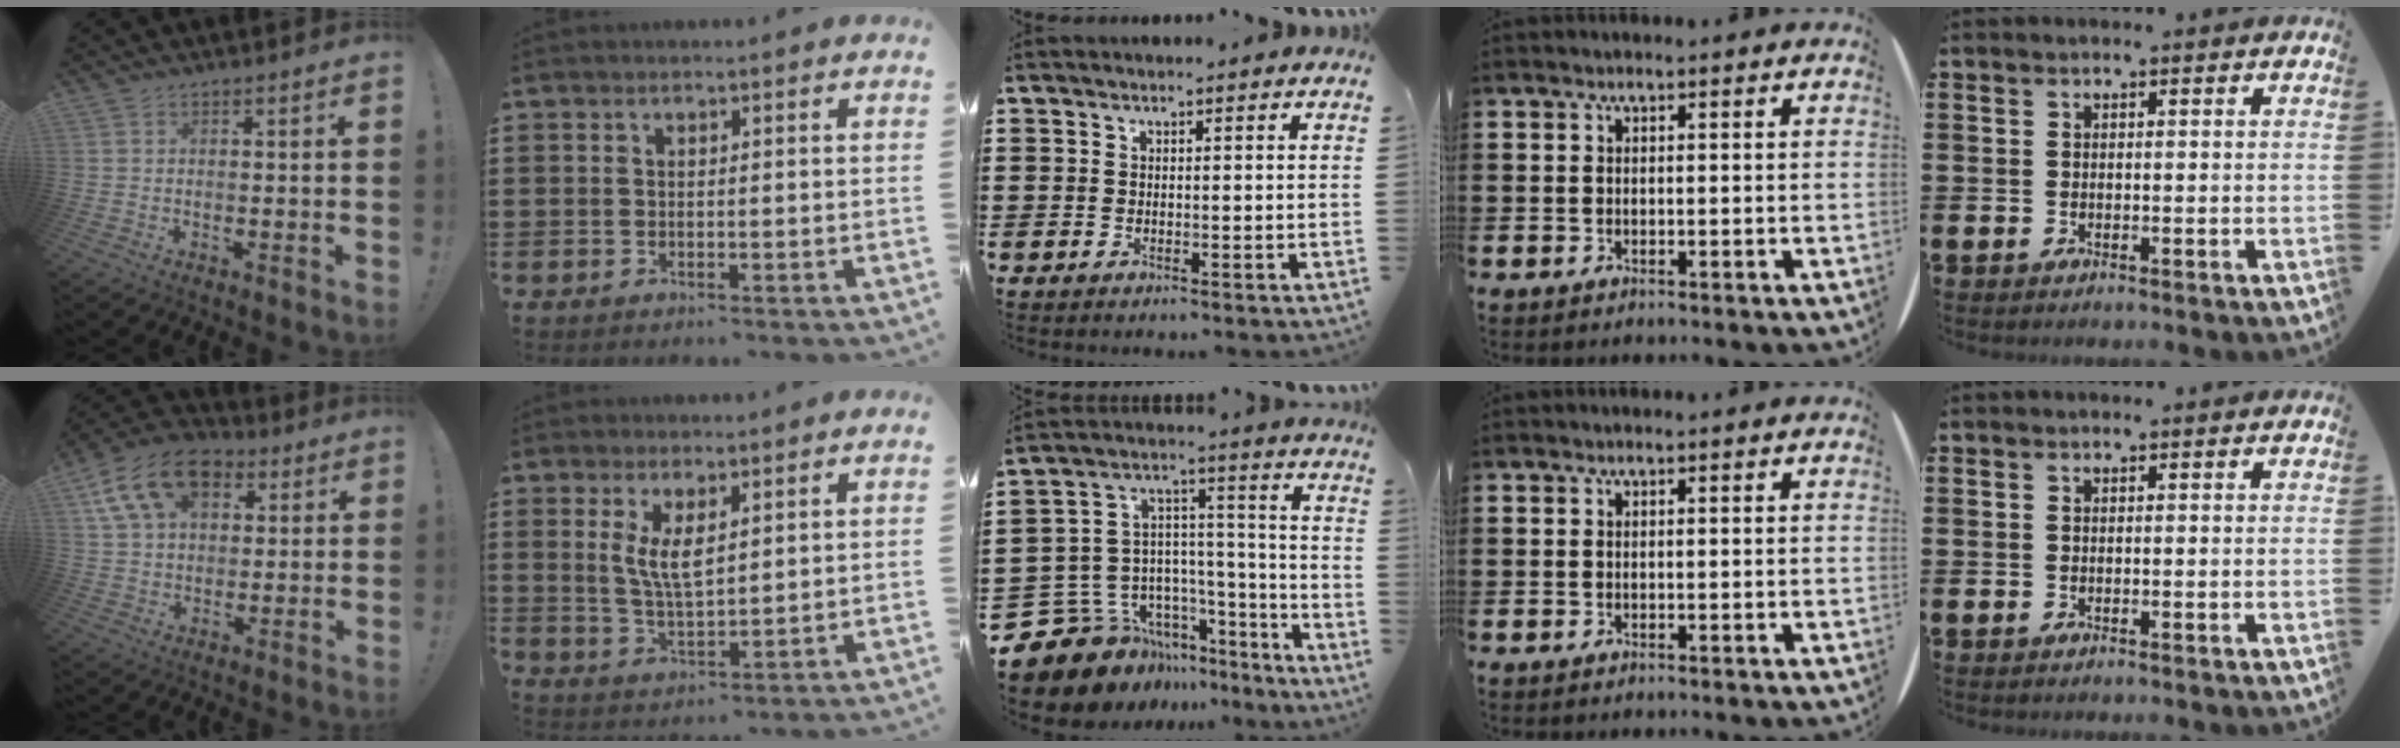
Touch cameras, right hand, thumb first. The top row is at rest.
{"thumb": {"total": 16.3, "force": [6.9, 11.1, 9.9], "torque": [-0.161, -0.016, 0.131]}, "index": {"total": 5.2, "force": [1.7, 2.0, 4.4], "torque": [-0.092, 0.001, 0.031]}, "middle": {"total": 10.5, "force": [-8.2, 6.2, 1.9], "torque": [-0.063, 0.005, -0.153]}}